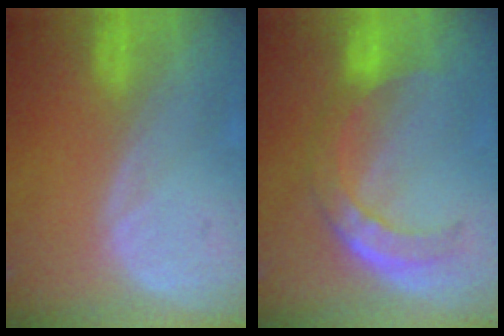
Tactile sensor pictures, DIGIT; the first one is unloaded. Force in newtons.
{"total": 7.8, "press": 6.5, "slide": 4.3}